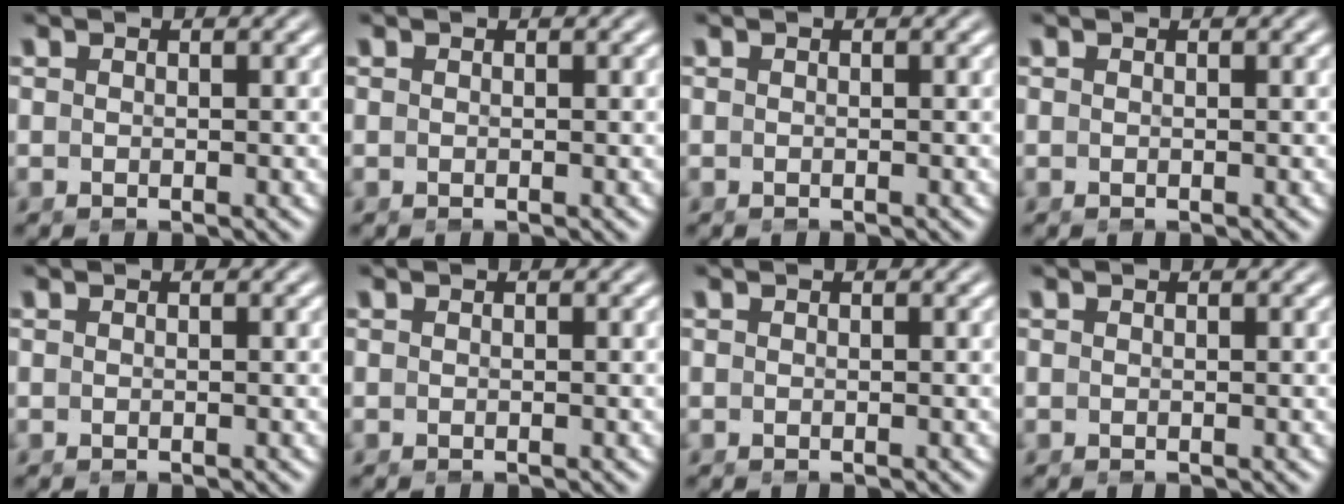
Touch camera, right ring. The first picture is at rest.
{"total": 0.0}
{"total": 0.0}
{"total": 0.0}
{"total": 0.0}
{"total": 0.0}
{"total": 0.0}
{"total": 0.0}